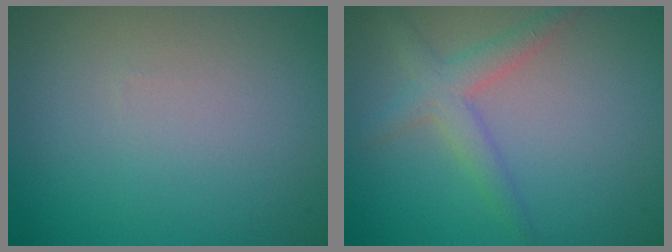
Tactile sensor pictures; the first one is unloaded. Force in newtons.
{"total": 2.7, "press": 2.7, "slide": 0.1}